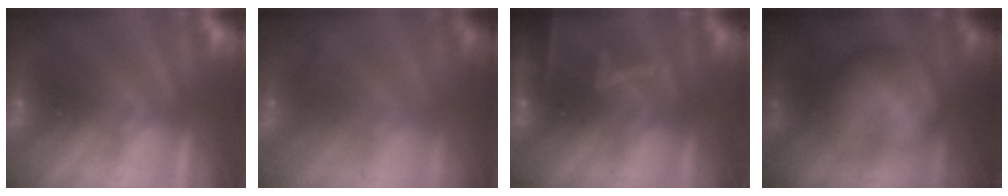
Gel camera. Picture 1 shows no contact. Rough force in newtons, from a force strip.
{"total": 7.3}
{"total": 8.1}
{"total": 7.8}